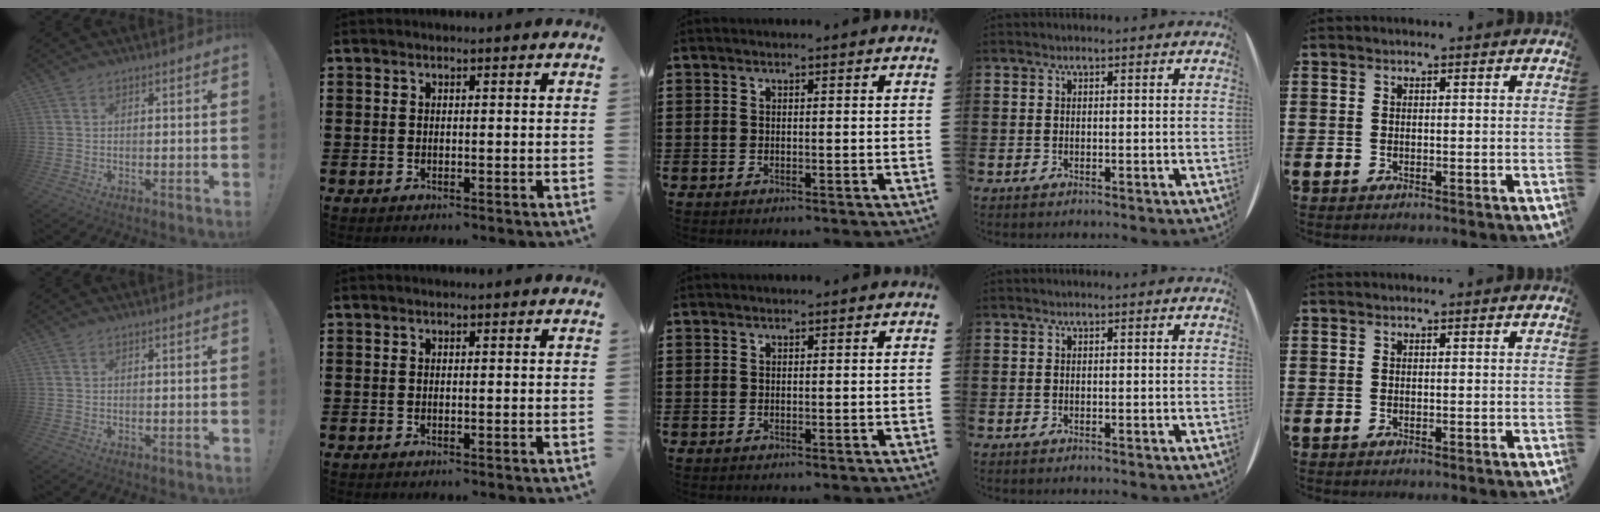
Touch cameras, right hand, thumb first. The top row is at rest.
{}